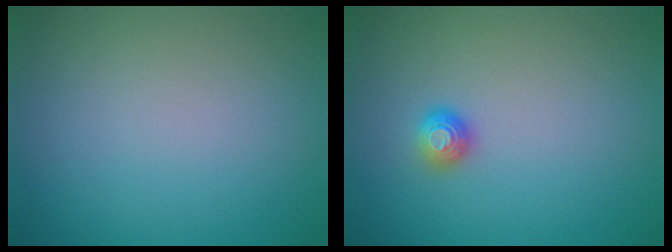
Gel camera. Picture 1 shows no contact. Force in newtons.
{"total": 1.1, "press": 1.1, "slide": 0.4}